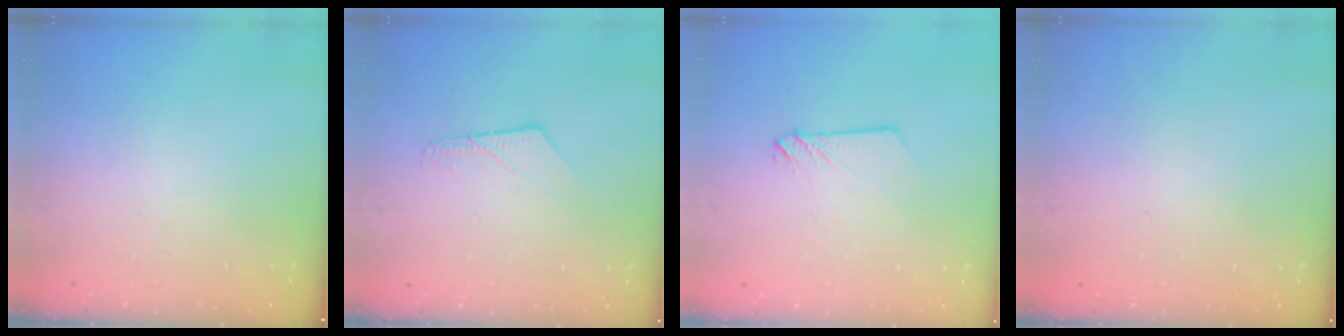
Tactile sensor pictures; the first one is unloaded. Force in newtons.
{"total": 5.7, "press": 5.7, "slide": 0.5}
{"total": 2.4, "press": 2.4, "slide": 0.2}
{"total": 0.7, "press": 0.3, "slide": 0.7}